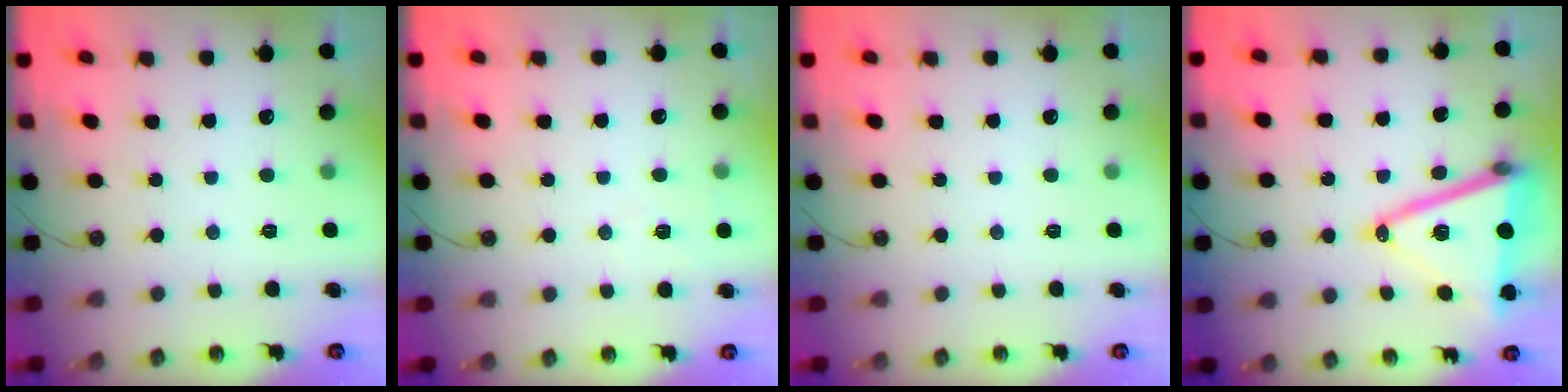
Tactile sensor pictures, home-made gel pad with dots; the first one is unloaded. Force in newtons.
{"total": 6.4, "press": 5.7, "slide": 2.9}
{"total": 0.0}
{"total": 18.5, "press": 18.1, "slide": 3.9}